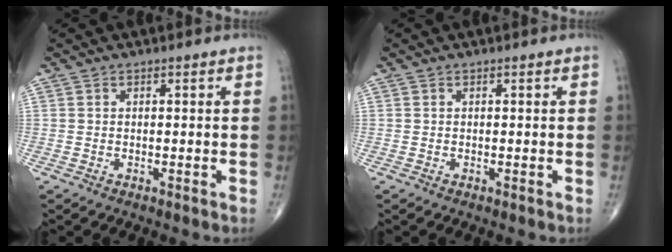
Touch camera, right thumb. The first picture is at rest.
{"total": 0.0}